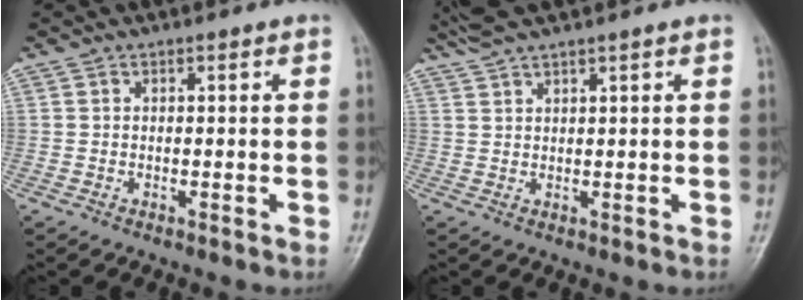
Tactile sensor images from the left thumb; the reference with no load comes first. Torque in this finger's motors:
{"motor_torque": [2.07, -0.40, 1.18, -1.30, 0.04]}